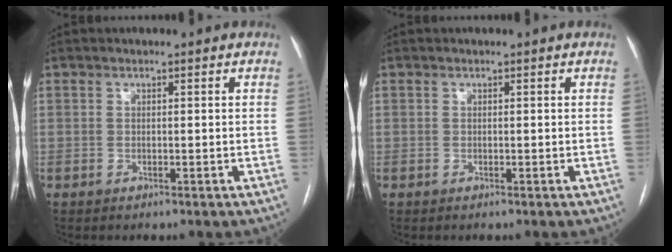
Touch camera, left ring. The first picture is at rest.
{"total": 0.0}